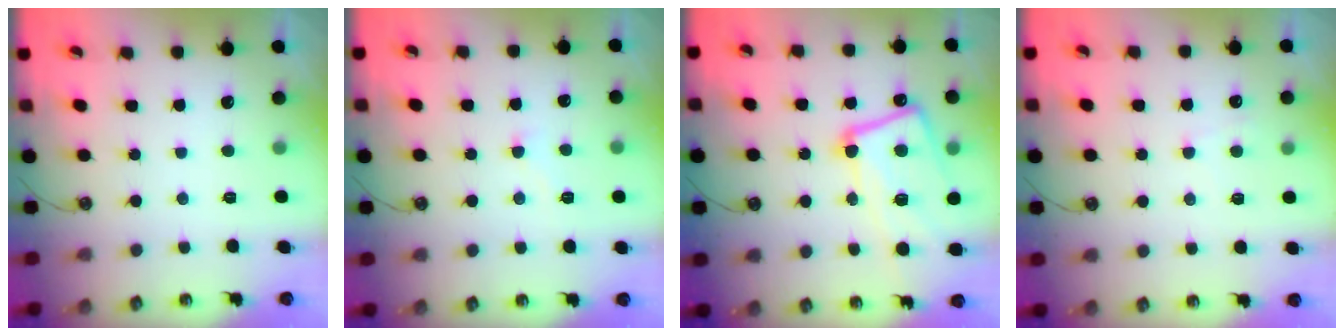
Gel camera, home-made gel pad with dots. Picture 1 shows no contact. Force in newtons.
{"total": 2.6, "press": 2.6, "slide": 0.5}
{"total": 13.6, "press": 13.5, "slide": 1.8}
{"total": 4.0, "press": 4.0, "slide": 0.4}